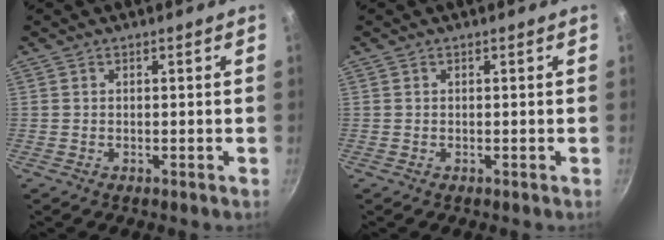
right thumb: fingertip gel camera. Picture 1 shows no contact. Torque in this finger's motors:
{"motor_torque": [0.00, 0.00, -0.31, 0.31, 0.00]}